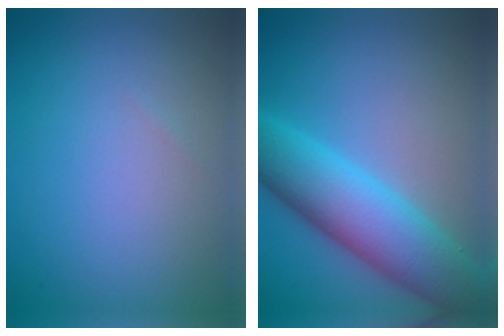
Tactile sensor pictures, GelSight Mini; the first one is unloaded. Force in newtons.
{"total": 8.9, "press": 8.9, "slide": 0.1}